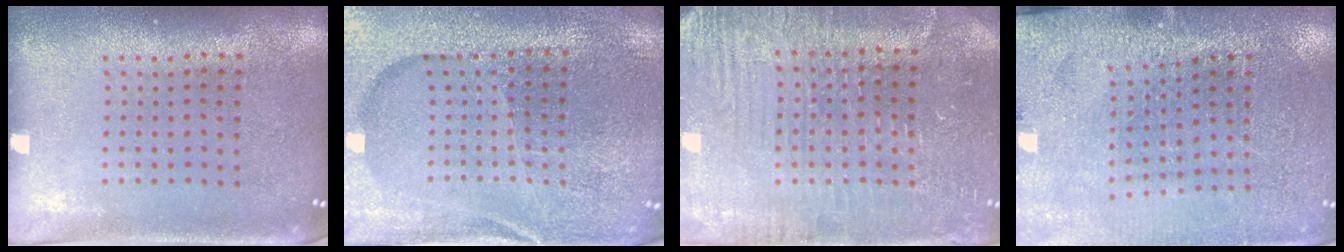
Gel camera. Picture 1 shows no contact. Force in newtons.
{"total": 3.6, "press": 3.6, "slide": 0.6}
{"total": 3.7, "press": 3.6, "slide": 0.7}
{"total": 2.8, "press": 2.8, "slide": 0.1}